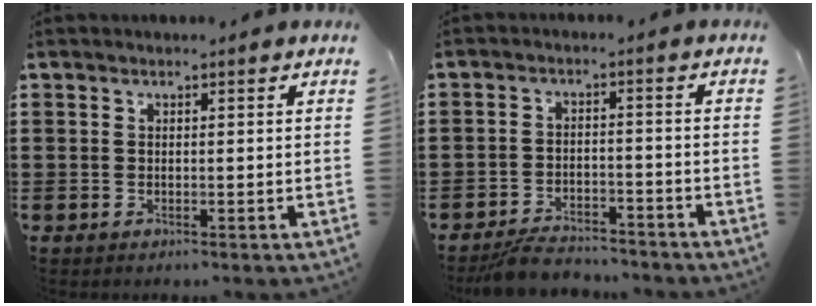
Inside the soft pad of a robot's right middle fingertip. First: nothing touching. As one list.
[{"total": 4.5, "force": [-4.4, 0.7, 0.7], "torque": [-0.021, 0.004, -0.090]}]